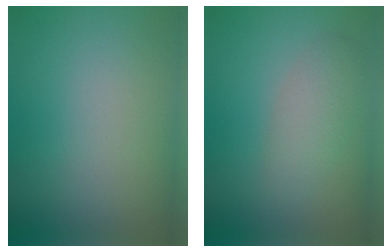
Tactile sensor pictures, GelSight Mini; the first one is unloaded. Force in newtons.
{"total": 2.5, "press": 2.5, "slide": 0.1}